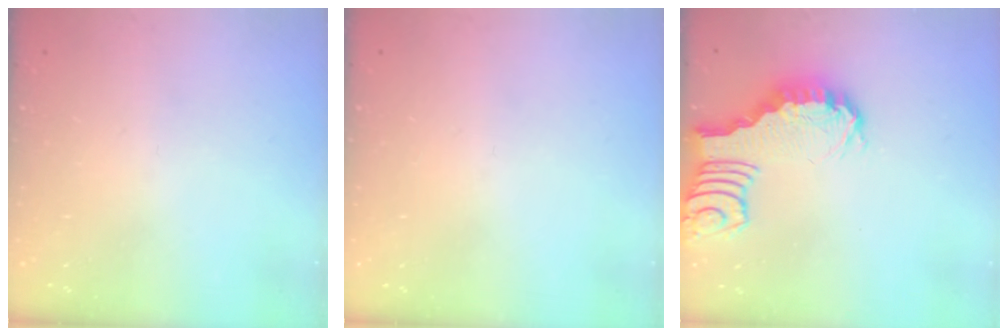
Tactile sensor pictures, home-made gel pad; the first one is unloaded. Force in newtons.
{"total": 0.0}
{"total": 2.7, "press": 2.7, "slide": 0.4}